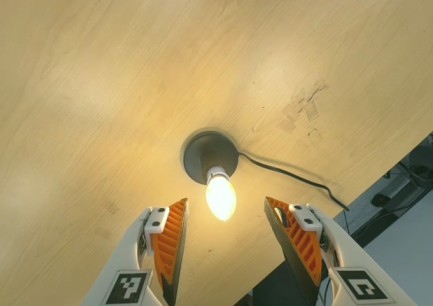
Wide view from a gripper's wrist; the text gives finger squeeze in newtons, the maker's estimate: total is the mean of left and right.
{"total": 0.0}